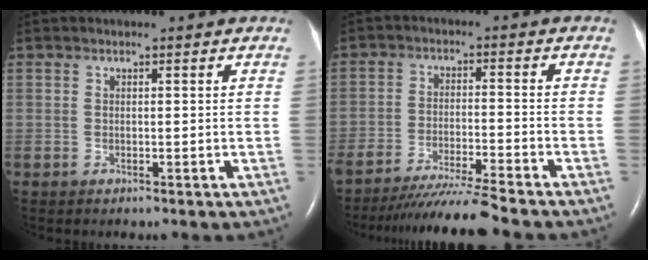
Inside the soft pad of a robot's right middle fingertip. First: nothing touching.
{"total": 10.2, "force": [-9.1, -1.6, 4.4], "torque": [-0.066, -0.032, -0.156]}